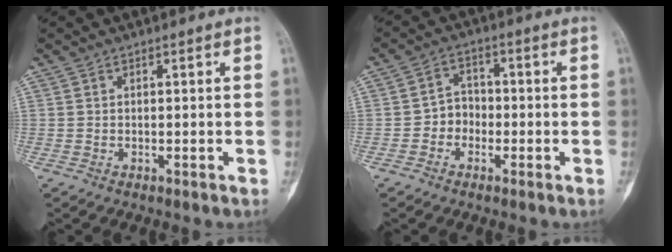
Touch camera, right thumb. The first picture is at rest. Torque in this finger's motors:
{"motor_torque": [-0.21, 0.63, 0.28, -0.21, -0.02]}